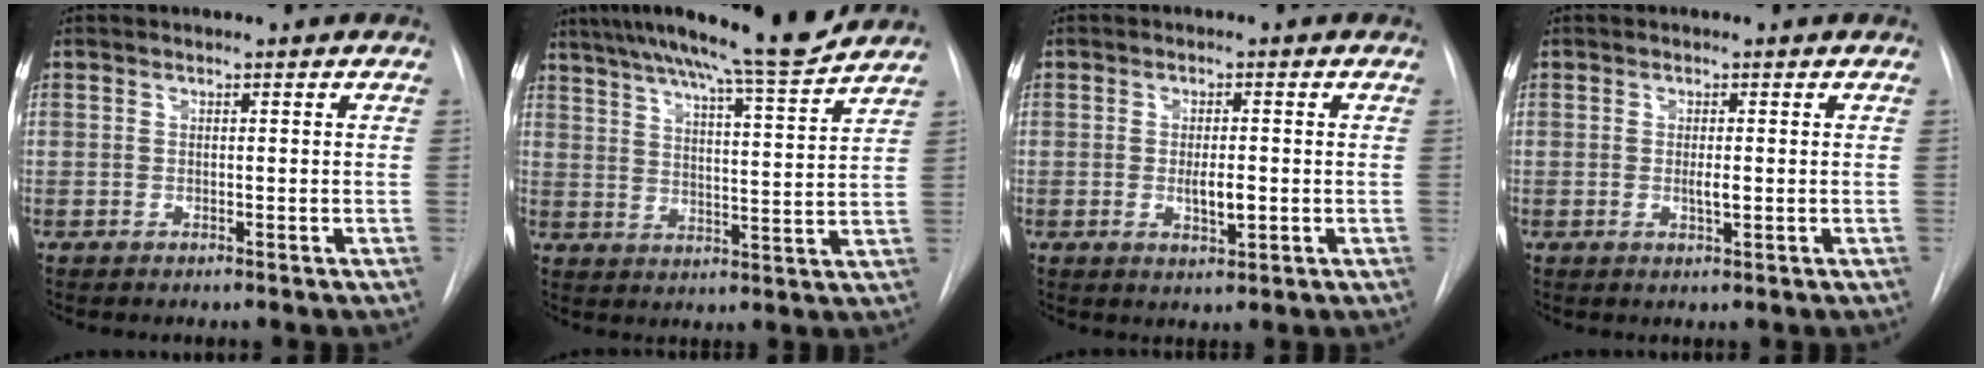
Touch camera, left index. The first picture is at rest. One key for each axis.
{"total": 16.4, "fx": 14.4, "fy": -0.7, "fz": 7.8, "tx": -0.123, "ty": -0.013, "tz": 0.203}
{"total": 3.6, "fx": -0.5, "fy": 1.1, "fz": 3.4, "tx": -0.058, "ty": -0.002, "tz": -0.005}
{"total": 1.7, "fx": -0.1, "fy": 0.3, "fz": 1.6, "tx": -0.031, "ty": -0.001, "tz": -0.001}